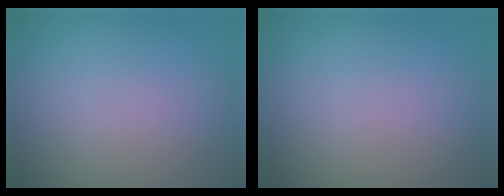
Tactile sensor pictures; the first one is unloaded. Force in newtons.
{"total": 0.0}